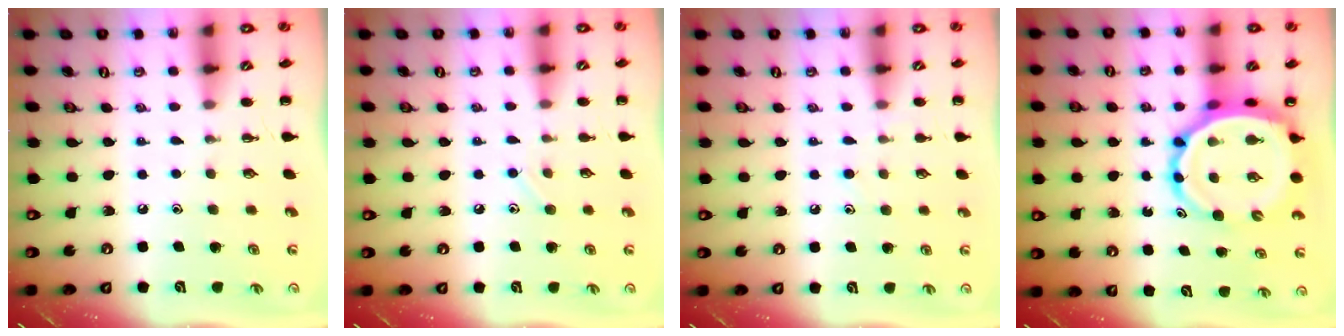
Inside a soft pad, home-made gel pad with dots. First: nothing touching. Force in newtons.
{"total": 5.1, "press": 4.8, "slide": 1.8}
{"total": 6.6, "press": 6.2, "slide": 2.3}
{"total": 12.2, "press": 11.6, "slide": 3.7}